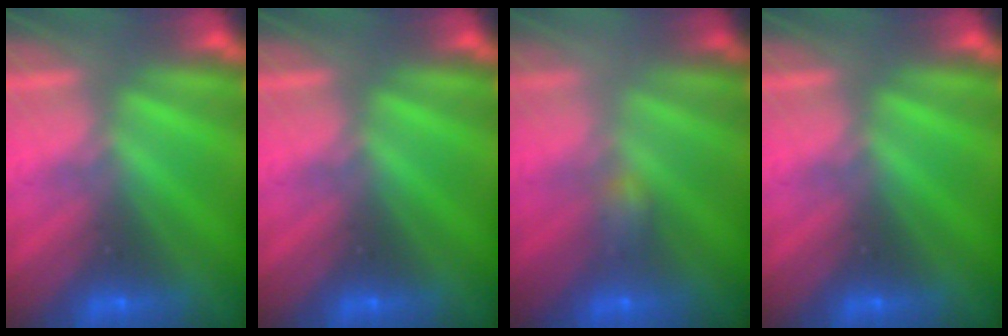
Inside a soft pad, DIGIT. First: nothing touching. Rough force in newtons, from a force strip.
{"total": 0.0}
{"total": 2.2}
{"total": 0.0}